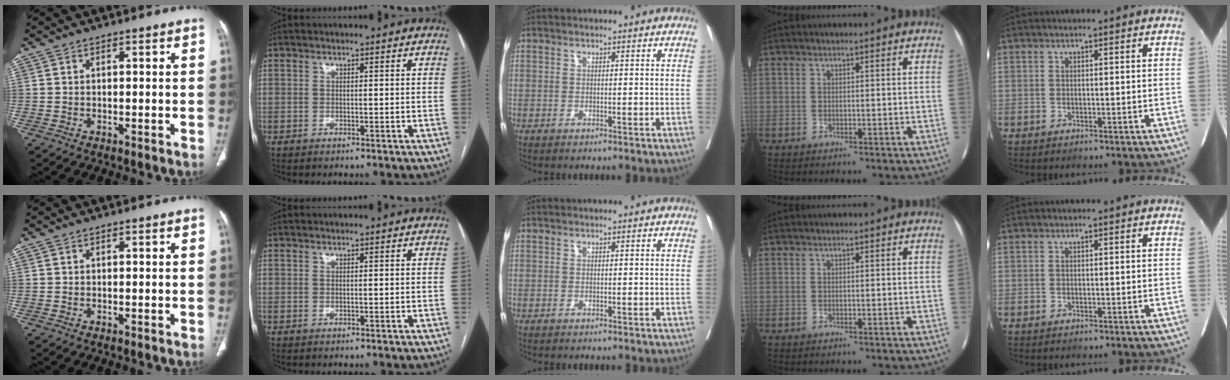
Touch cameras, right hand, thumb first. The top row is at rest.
{}